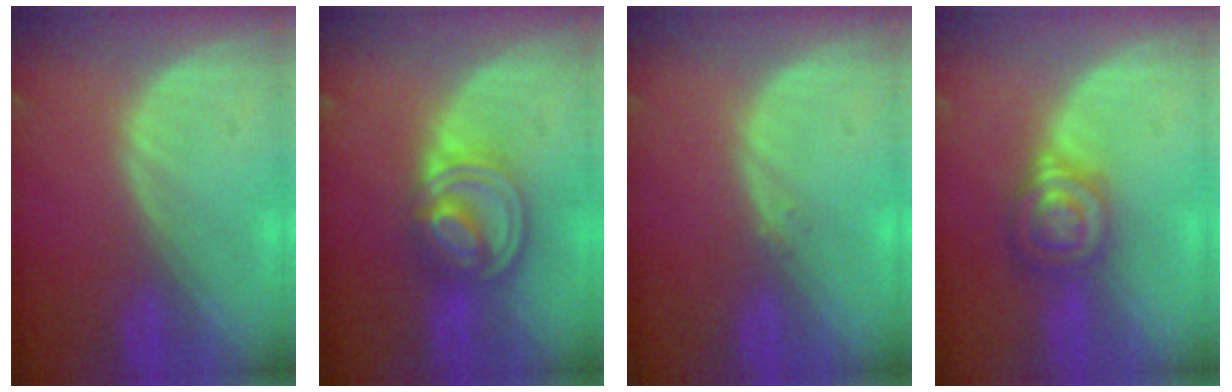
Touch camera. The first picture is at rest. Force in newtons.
{"total": 8.0, "press": 6.9, "slide": 4.1}
{"total": 0.6, "press": 0.5, "slide": 0.3}
{"total": 6.4, "press": 5.8, "slide": 2.8}